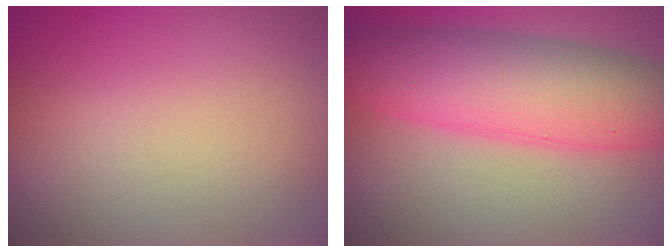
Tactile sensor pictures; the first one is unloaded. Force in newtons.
{"total": 8.6, "press": 8.6, "slide": 0.2}